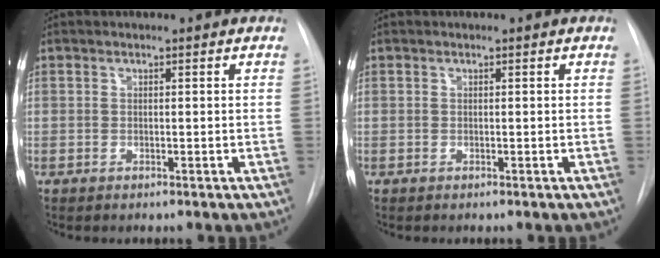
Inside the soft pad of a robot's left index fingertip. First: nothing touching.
{"total": 0.0}